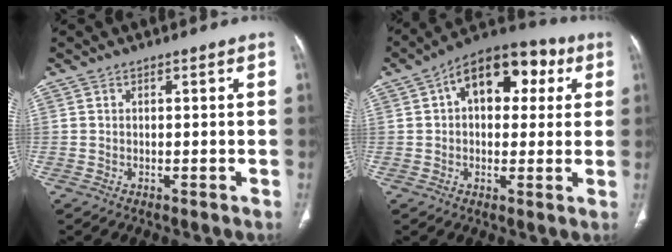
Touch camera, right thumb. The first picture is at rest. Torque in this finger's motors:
{"motor_torque": [1.84, 1.96, 0.63, -0.62, 0.39]}